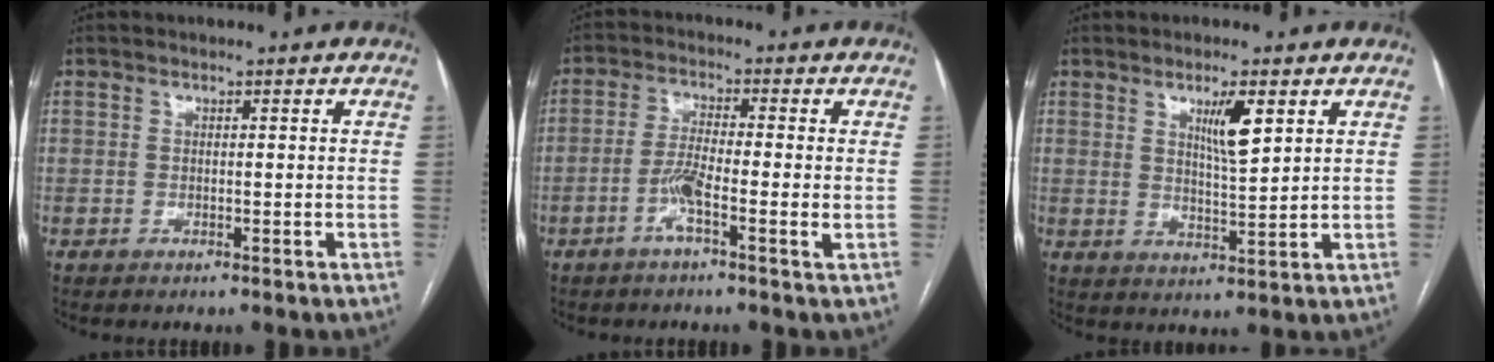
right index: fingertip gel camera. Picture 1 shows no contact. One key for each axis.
{"total": 5.2, "fx": -1.8, "fy": 0.1, "fz": 4.9, "tx": -0.098, "ty": 0.000, "tz": -0.038}
{"total": 5.5, "fx": 2.6, "fy": 0.7, "fz": 4.8, "tx": -0.083, "ty": -0.006, "tz": 0.047}